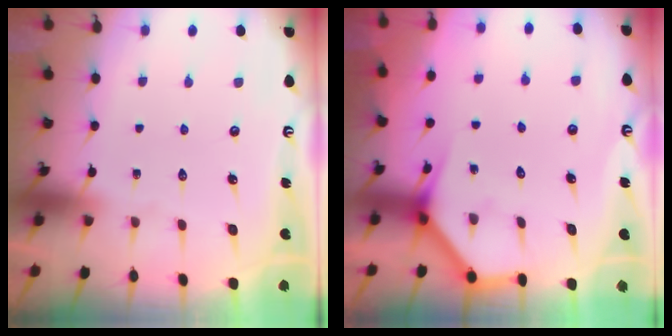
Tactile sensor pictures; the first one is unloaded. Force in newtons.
{"total": 4.7, "press": 4.7, "slide": 0.3}